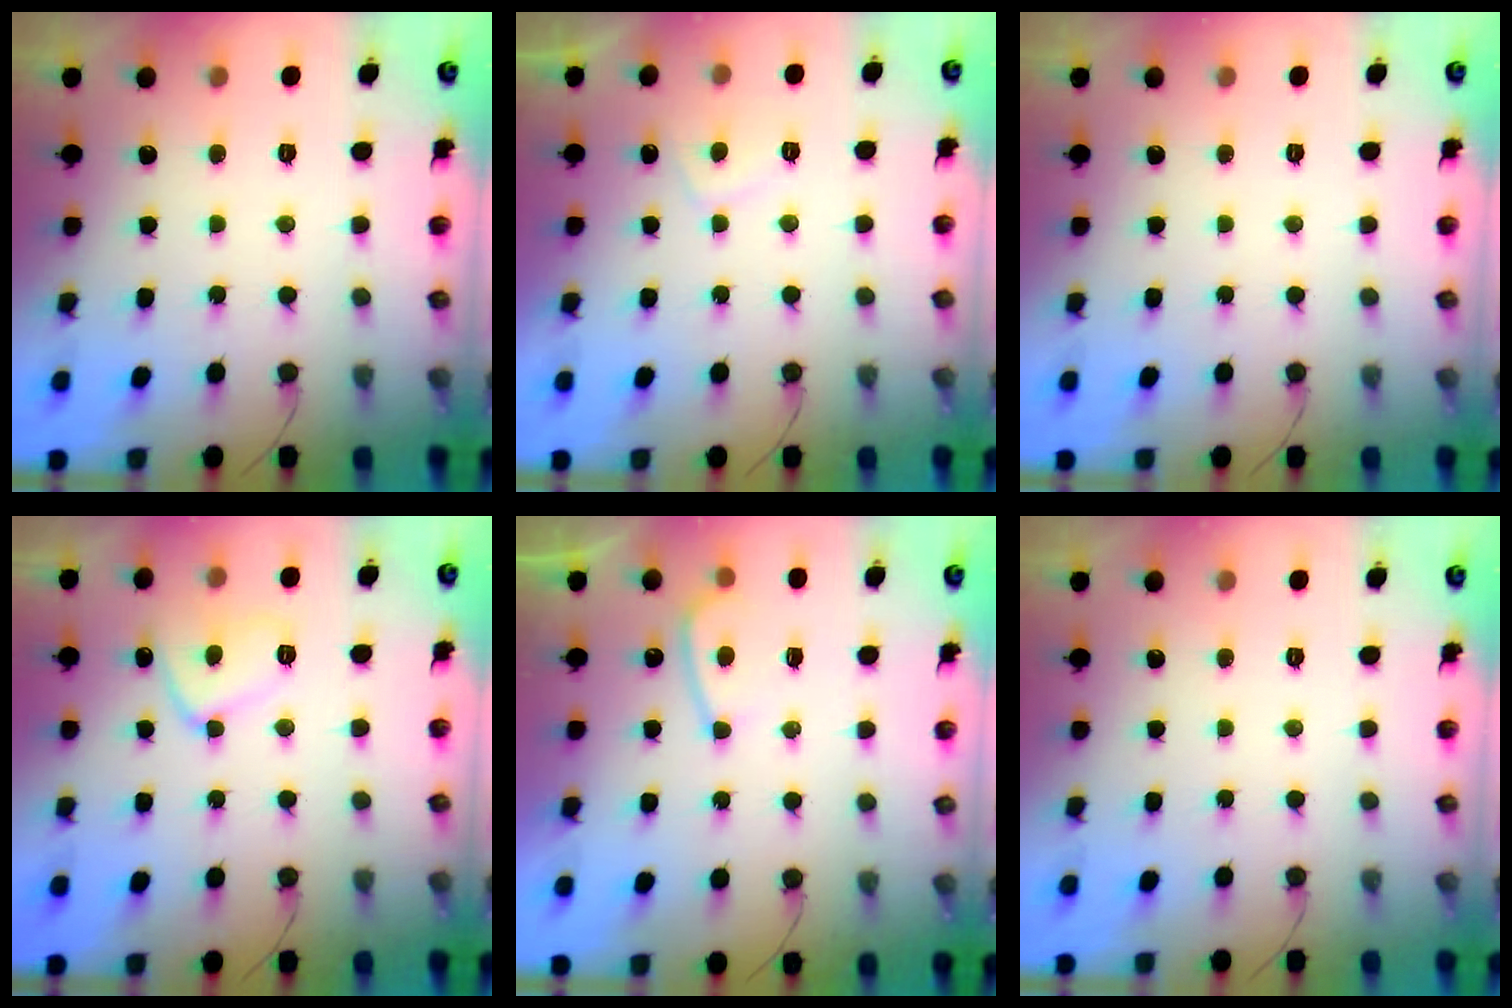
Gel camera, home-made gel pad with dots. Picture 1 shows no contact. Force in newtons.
{"total": 3.7, "press": 3.6, "slide": 0.8}
{"total": 0.0}
{"total": 9.1, "press": 9.1, "slide": 0.8}
{"total": 4.2, "press": 4.1, "slide": 1.0}
{"total": 0.0}